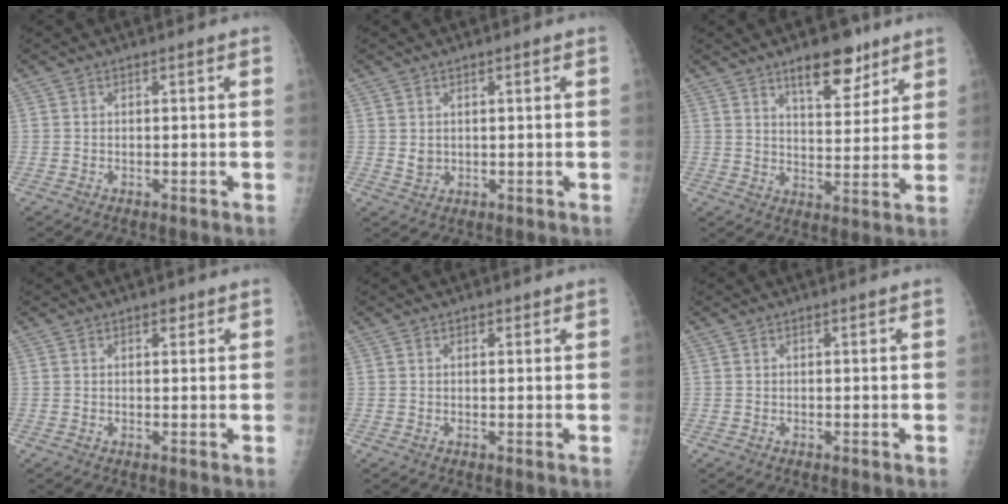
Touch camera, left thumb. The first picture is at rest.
{"total": 1.7, "force": [0.5, 1.3, 0.9], "torque": [-0.007, -0.007, 0.016]}
{"total": 9.9, "force": [6.6, 4.1, 6.2], "torque": [-0.063, -0.041, 0.104]}
{"total": 1.0, "force": [0.6, 0.6, 0.5], "torque": [0.004, -0.002, 0.007]}
{"total": 0.5, "force": [0.3, 0.4, 0.2], "torque": [0.004, -0.002, 0.003]}
{"total": 0.0}